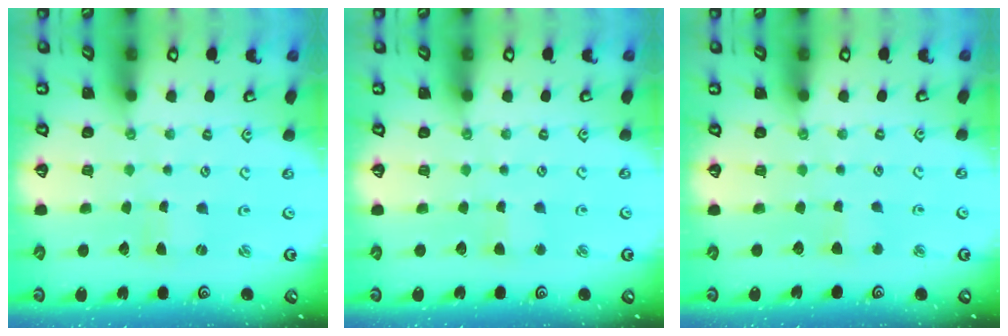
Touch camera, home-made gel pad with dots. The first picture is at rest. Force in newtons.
{"total": 2.6, "press": 2.6, "slide": 0.3}
{"total": 2.1, "press": 2.0, "slide": 0.4}